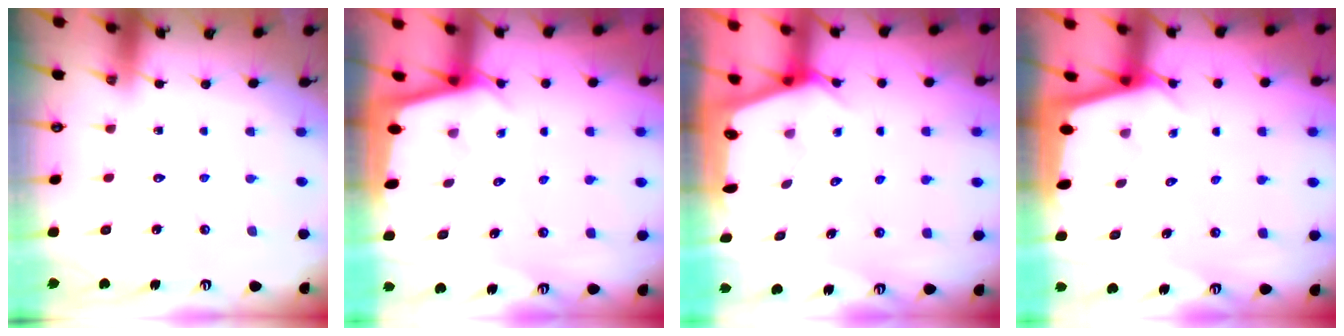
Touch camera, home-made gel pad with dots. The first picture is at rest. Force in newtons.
{"total": 2.0, "press": 2.0, "slide": 0.2}
{"total": 2.5, "press": 2.4, "slide": 0.3}
{"total": 2.2, "press": 2.2, "slide": 0.1}